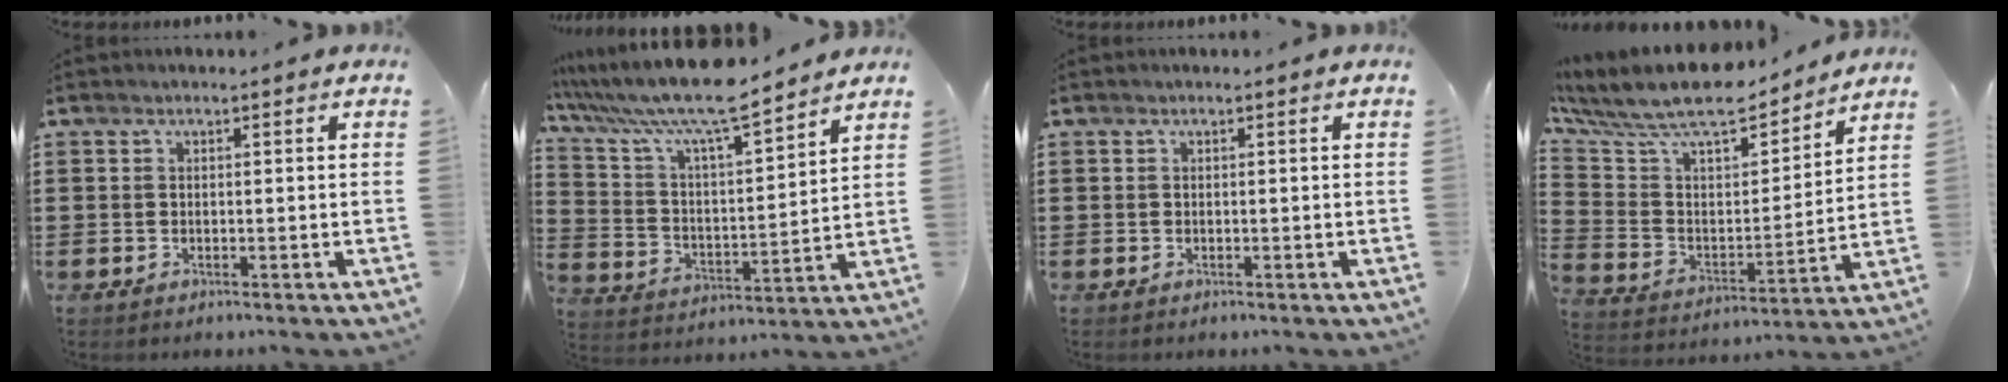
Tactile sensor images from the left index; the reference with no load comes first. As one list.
[{"total": 10.4, "force": [9.0, 0.9, 5.2], "torque": [-0.137, -0.056, 0.152]}, {"total": 0.0}, {"total": 10.8, "force": [9.2, 2.8, 4.9], "torque": [-0.135, -0.061, 0.159]}]